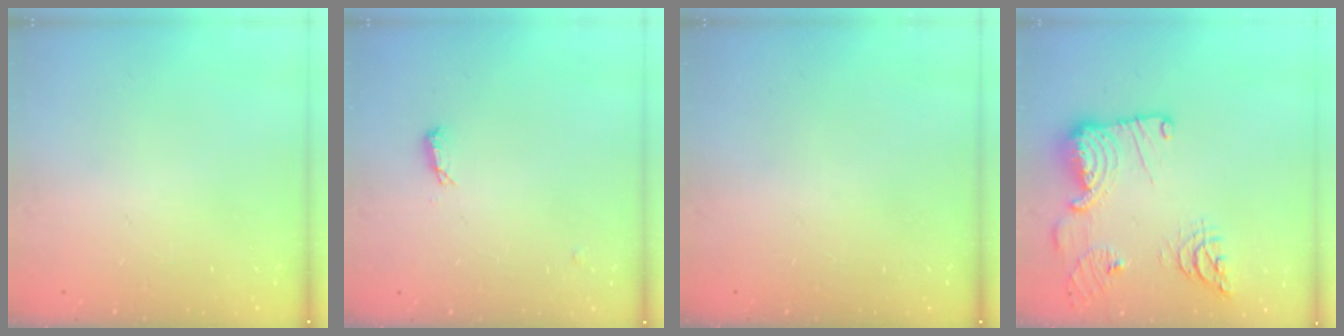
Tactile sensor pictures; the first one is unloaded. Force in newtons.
{"total": 6.1, "press": 5.8, "slide": 1.6}
{"total": 0.0}
{"total": 18.8, "press": 18.6, "slide": 2.3}